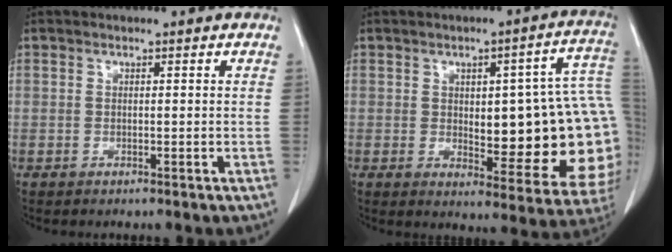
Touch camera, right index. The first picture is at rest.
{"total": 20.3, "force": [0.3, 5.5, 19.5], "torque": [-0.175, 0.019, 0.018]}